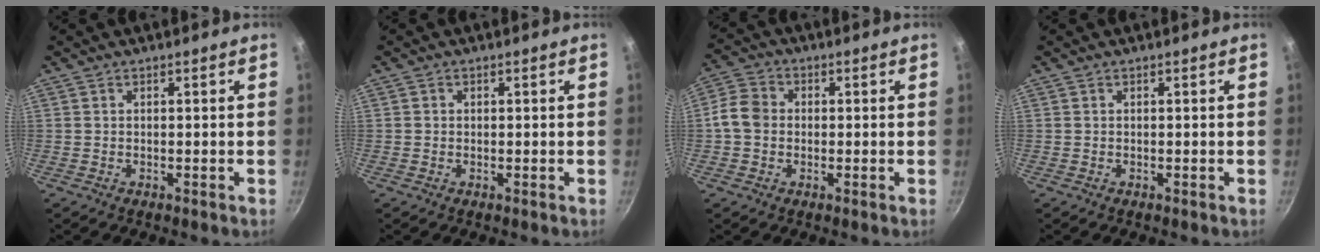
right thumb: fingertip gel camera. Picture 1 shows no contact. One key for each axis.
{"total": 0.5, "fx": 0.0, "fy": 0.5, "fz": 0.1, "tx": 0.002, "ty": 0.001, "tz": -0.001}
{"total": 5.8, "fx": -0.3, "fy": 4.9, "fz": 3.1, "tx": -0.042, "ty": 0.011, "tz": -0.023}
{"total": 0.0}